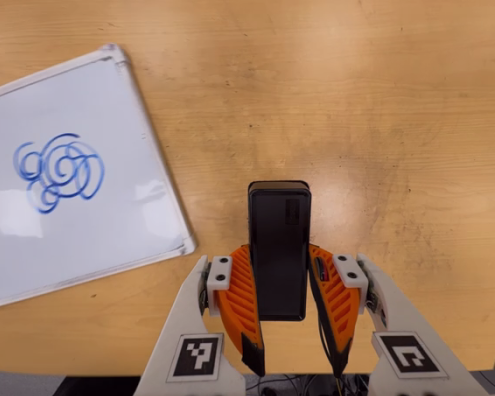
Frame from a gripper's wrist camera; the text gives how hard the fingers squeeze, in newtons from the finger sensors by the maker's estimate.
{"total": 5.7, "left": 4.2, "right": 7.1}